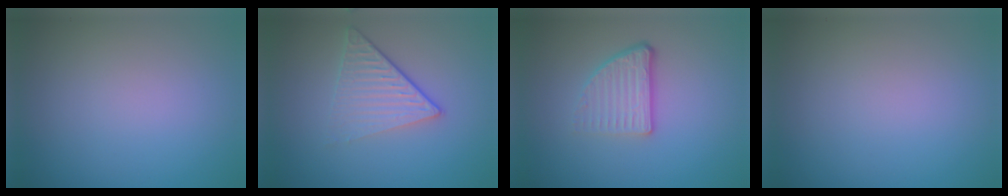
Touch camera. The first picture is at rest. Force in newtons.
{"total": 4.0, "press": 2.6, "slide": 3.1}
{"total": 3.8, "press": 2.4, "slide": 2.9}
{"total": 0.0}